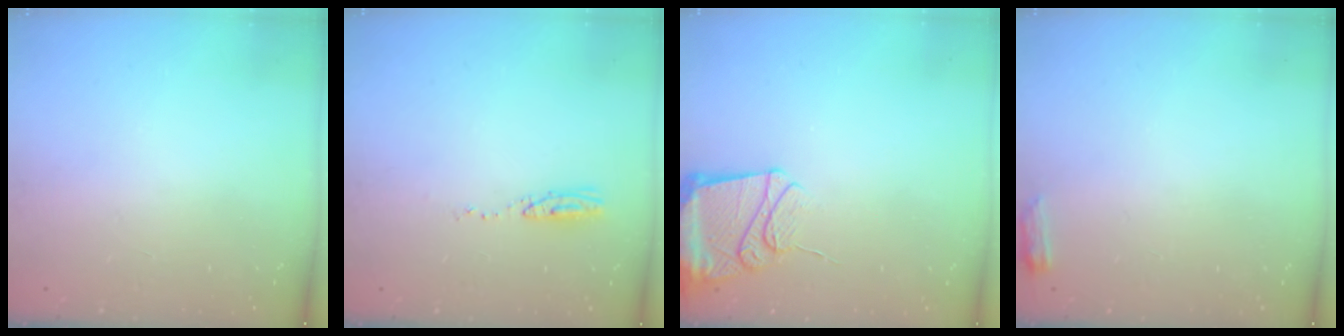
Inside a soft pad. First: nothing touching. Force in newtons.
{"total": 14.7, "press": 6.3, "slide": 13.3}
{"total": 12.8, "press": 12.8, "slide": 1.1}
{"total": 3.3, "press": 3.2, "slide": 0.5}